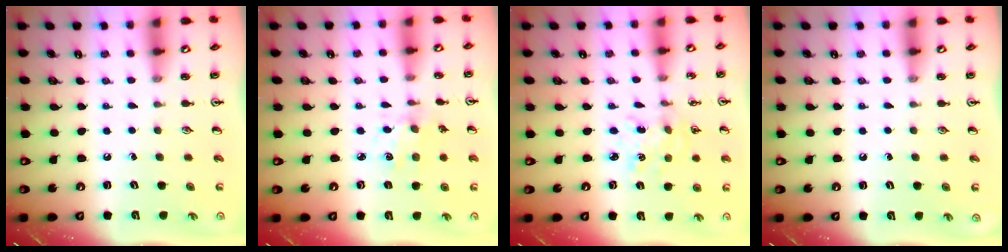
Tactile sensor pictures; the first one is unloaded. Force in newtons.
{"total": 1.5, "press": 1.4, "slide": 0.4}
{"total": 2.1, "press": 2.1, "slide": 0.2}
{"total": 0.0}